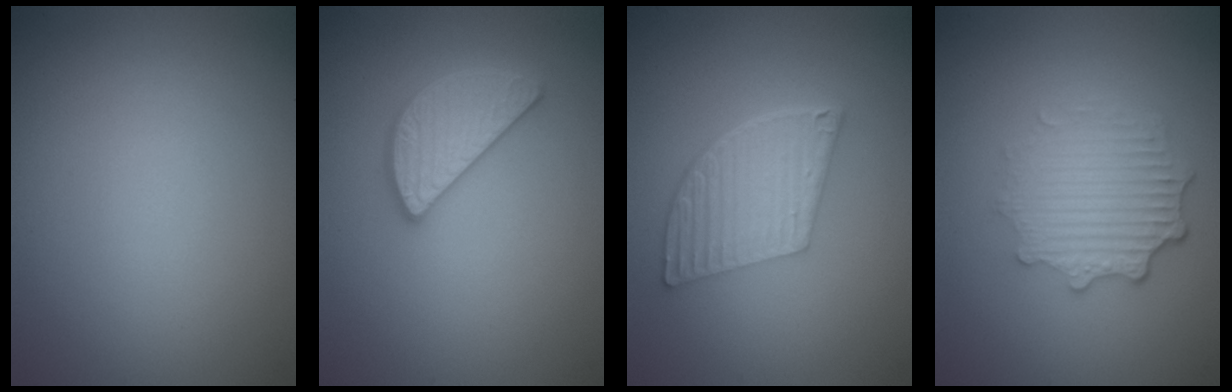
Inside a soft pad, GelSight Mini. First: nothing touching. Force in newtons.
{"total": 3.1, "press": 3.1, "slide": 0.3}
{"total": 6.2, "press": 4.2, "slide": 4.5}
{"total": 3.7, "press": 2.9, "slide": 2.3}